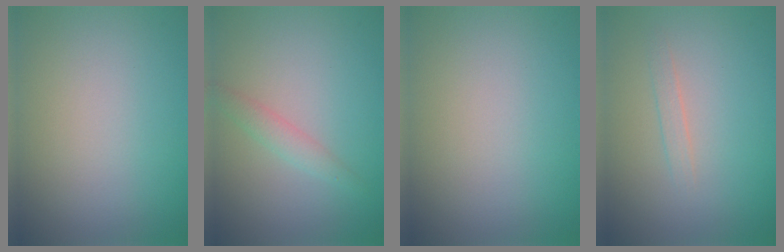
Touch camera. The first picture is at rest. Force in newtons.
{"total": 1.5, "press": 1.5, "slide": 0.1}
{"total": 0.0}
{"total": 0.9, "press": 0.9, "slide": 0.1}